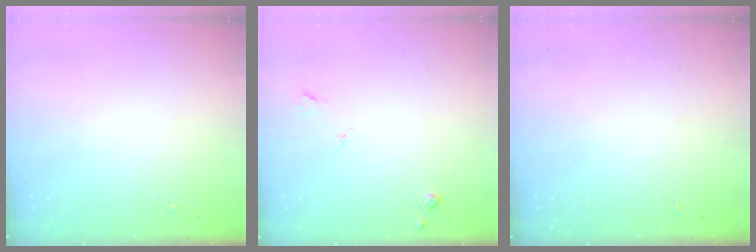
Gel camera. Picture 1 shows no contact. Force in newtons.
{"total": 4.6, "press": 4.5, "slide": 0.7}
{"total": 0.0}